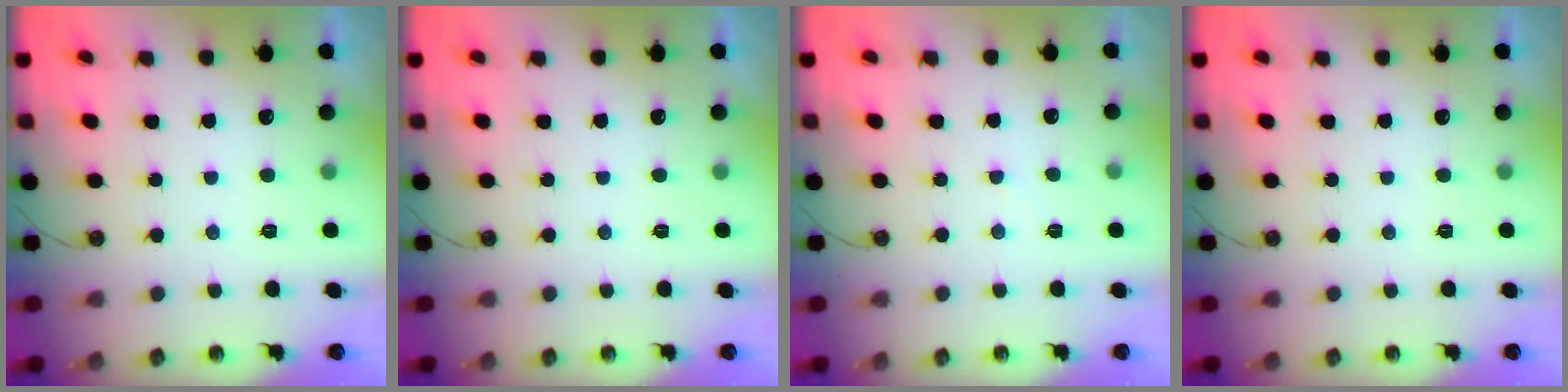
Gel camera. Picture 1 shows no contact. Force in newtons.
{"total": 0.0}
{"total": 3.5, "press": 3.5, "slide": 0.5}
{"total": 0.0}